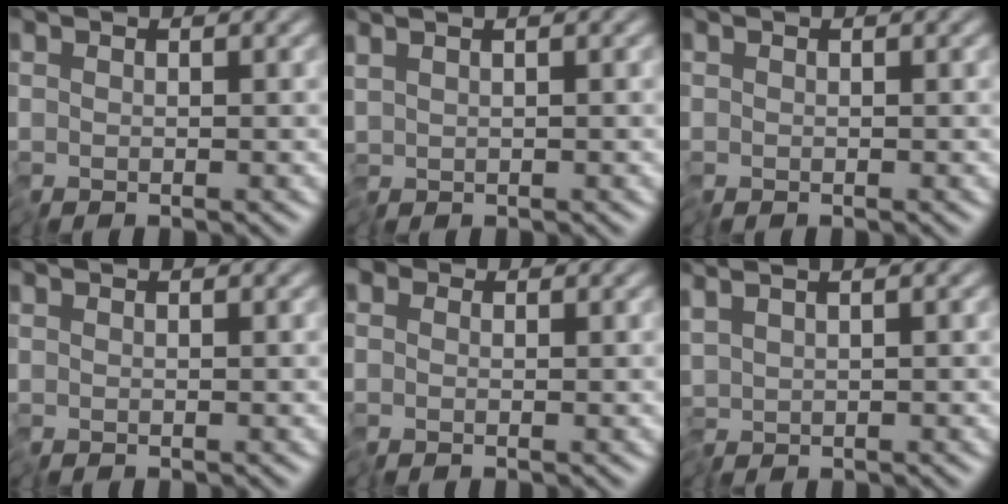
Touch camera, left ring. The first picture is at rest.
{"total": 1.0, "force": [0.2, 0.2, 0.9], "torque": [-0.021, 0.003, 0.004]}
{"total": 0.0}
{"total": 0.0}
{"total": 1.4, "force": [-0.3, 1.3, 0.3], "torque": [-0.009, -0.001, -0.010]}
{"total": 1.6, "force": [0.4, 0.4, 1.6], "torque": [-0.034, 0.005, 0.006]}